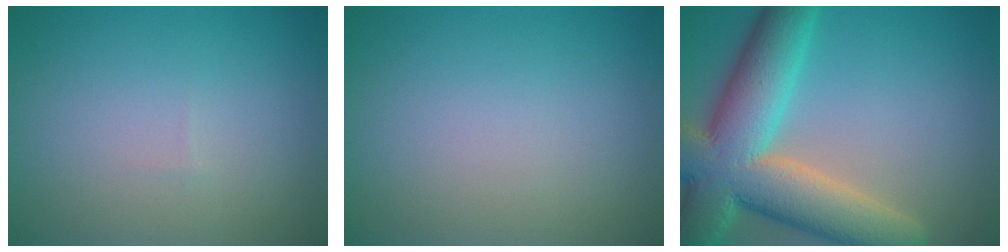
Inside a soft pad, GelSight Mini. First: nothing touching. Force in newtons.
{"total": 0.0}
{"total": 12.4, "press": 12.3, "slide": 0.7}